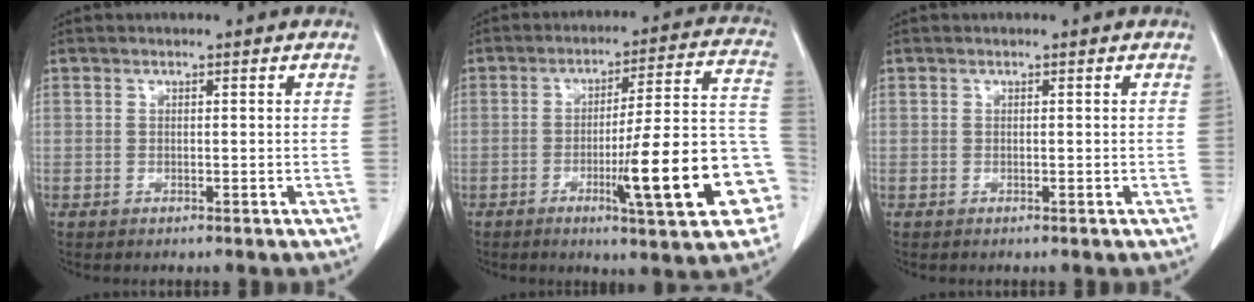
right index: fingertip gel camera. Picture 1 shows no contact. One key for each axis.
{"total": 17.4, "fx": -6.0, "fy": 1.4, "fz": 16.2, "tx": -0.188, "ty": 0.018, "tz": -0.077}
{"total": 0.0}